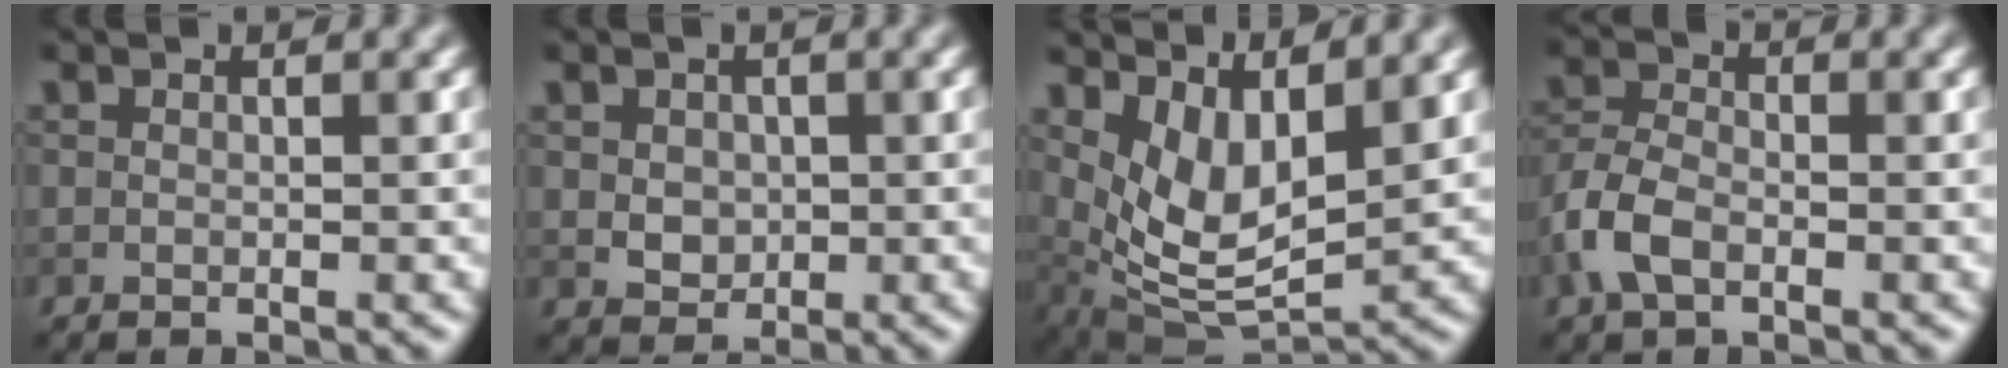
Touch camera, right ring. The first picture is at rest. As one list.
[{"total": 2.2, "force": [0.2, 1.9, 1.2], "torque": [-0.023, 0.000, 0.007]}, {"total": 6.3, "force": [2.6, 2.9, 4.9], "torque": [-0.102, -0.019, 0.055]}, {"total": 3.7, "force": [-1.7, 2.0, 2.6], "torque": [-0.061, 0.004, -0.044]}]